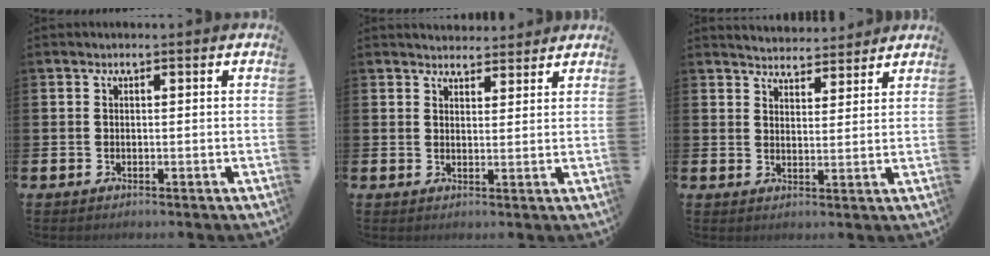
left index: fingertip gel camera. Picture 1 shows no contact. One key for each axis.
{"total": 3.4, "fx": 3.3, "fy": 1.0, "fz": -0.3, "tx": 0.013, "ty": -0.019, "tz": 0.057}
{"total": 4.2, "fx": 4.1, "fy": 0.6, "fz": -0.5, "tx": 0.004, "ty": -0.027, "tz": 0.072}